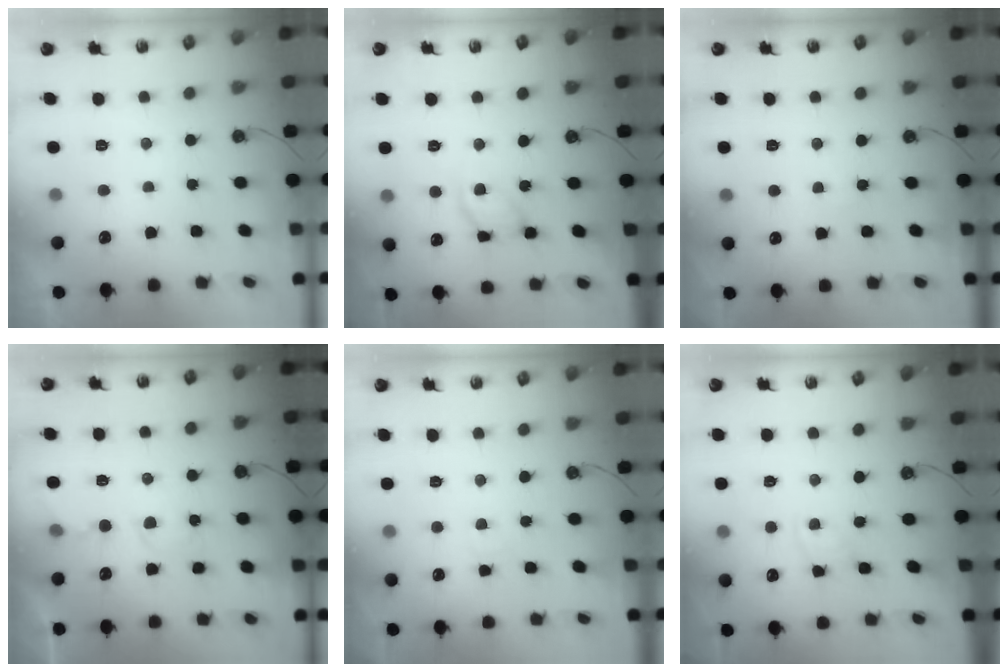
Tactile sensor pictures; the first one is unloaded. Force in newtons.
{"total": 10.6, "press": 10.6, "slide": 1.0}
{"total": 1.0, "press": 1.0, "slide": 0.1}
{"total": 3.6, "press": 3.5, "slide": 0.5}
{"total": 3.0, "press": 2.9, "slide": 0.5}
{"total": 2.7, "press": 2.7, "slide": 0.4}